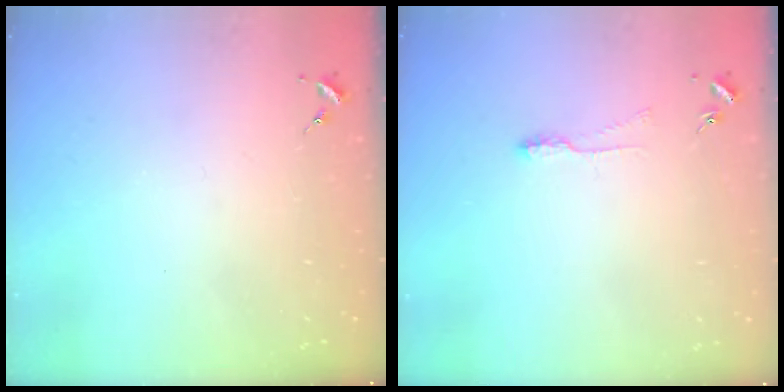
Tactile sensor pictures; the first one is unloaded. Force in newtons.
{"total": 5.7, "press": 5.7, "slide": 0.5}